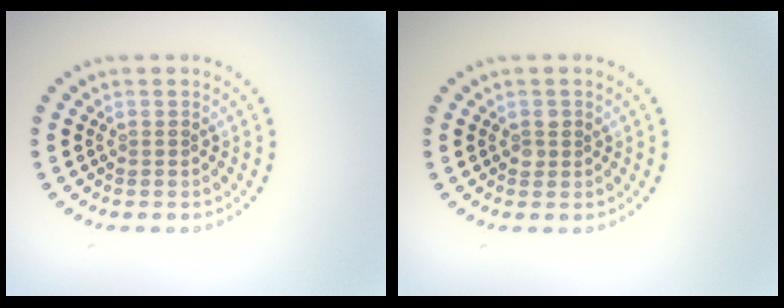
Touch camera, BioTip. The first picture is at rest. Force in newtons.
{"total": 1.0, "press": 0.9, "slide": 0.4}